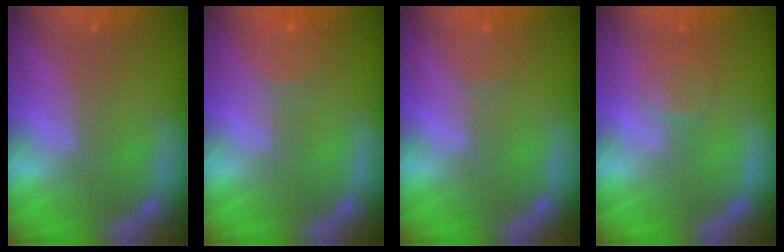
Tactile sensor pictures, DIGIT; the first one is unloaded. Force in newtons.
{"total": 4.0}
{"total": 1.9}
{"total": 2.9}